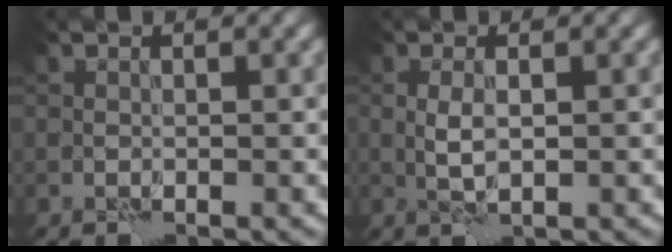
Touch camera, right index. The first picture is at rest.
{"total": 1.5, "force": [0.0, 0.4, 1.5], "torque": [-0.036, 0.001, 0.002]}